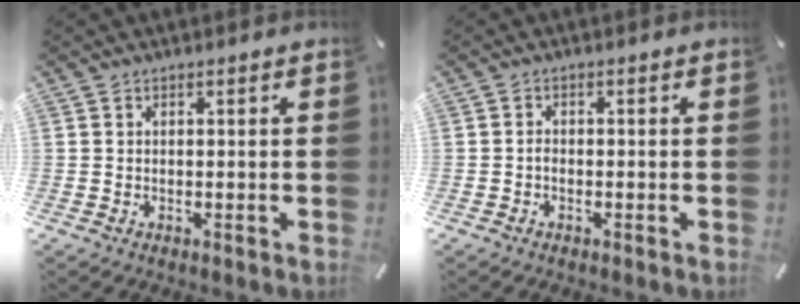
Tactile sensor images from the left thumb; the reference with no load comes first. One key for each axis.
{"total": 1.0, "fx": -0.6, "fy": 0.5, "fz": 0.6, "tx": -0.013, "ty": 0.001, "tz": -0.012}